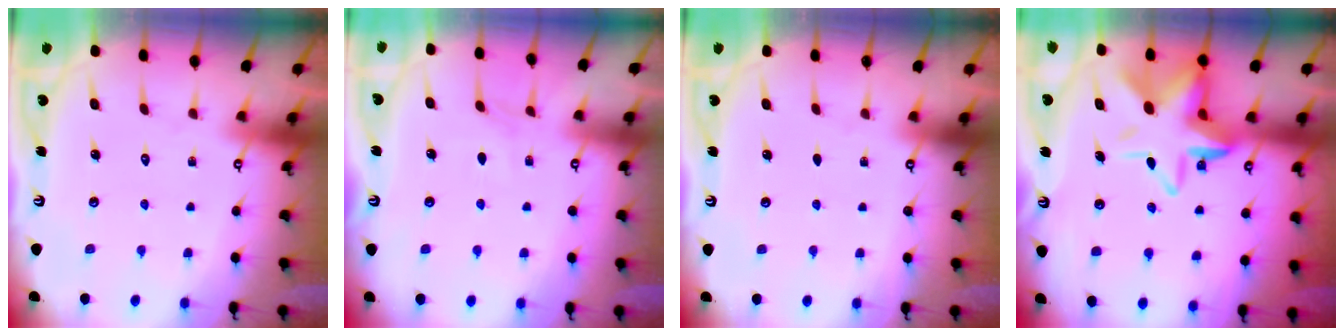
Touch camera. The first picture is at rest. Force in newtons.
{"total": 3.0, "press": 3.0, "slide": 0.5}
{"total": 0.0}
{"total": 12.2, "press": 11.9, "slide": 2.7}